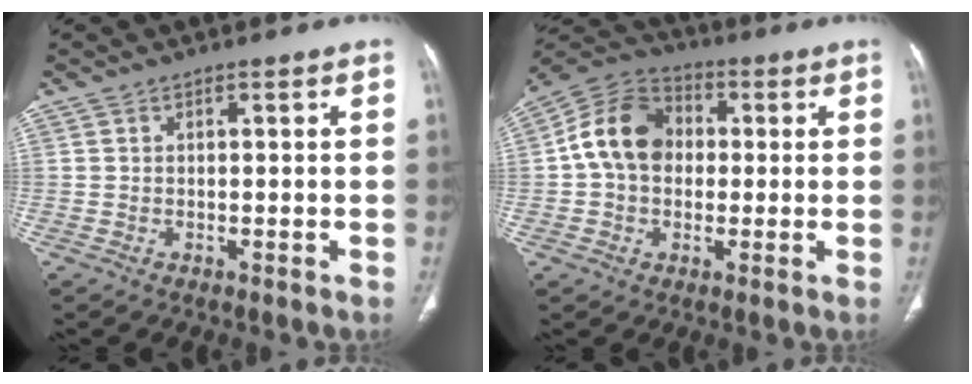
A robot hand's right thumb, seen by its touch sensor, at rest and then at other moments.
{"total": 12.8, "force": [0.9, 9.9, 8.0], "torque": [-0.128, 0.030, 0.003]}